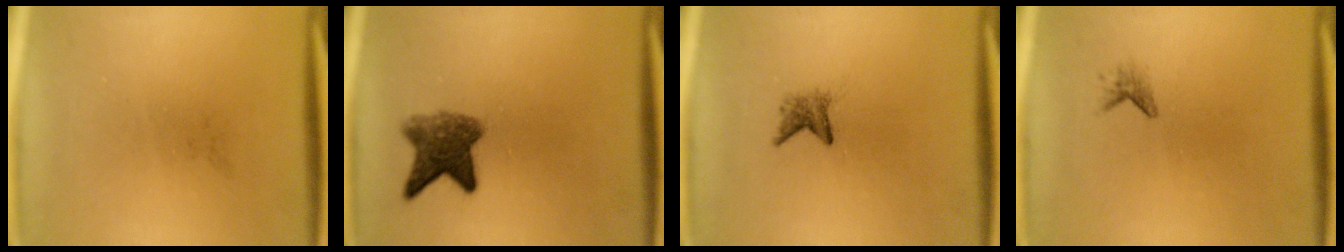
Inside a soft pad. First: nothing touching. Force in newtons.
{"total": 6.0}
{"total": 1.8}
{"total": 1.0}